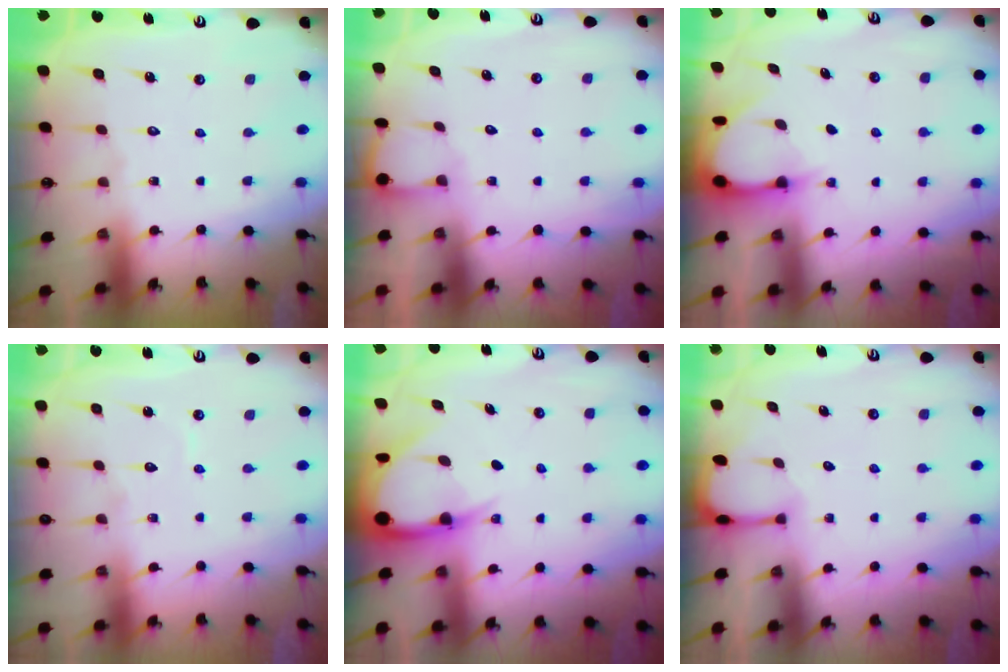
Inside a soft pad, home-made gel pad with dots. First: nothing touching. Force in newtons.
{"total": 2.0, "press": 2.0, "slide": 0.2}
{"total": 3.2, "press": 3.2, "slide": 0.5}
{"total": 3.3, "press": 3.2, "slide": 0.3}
{"total": 6.9, "press": 6.8, "slide": 0.8}
{"total": 1.3, "press": 1.2, "slide": 0.2}